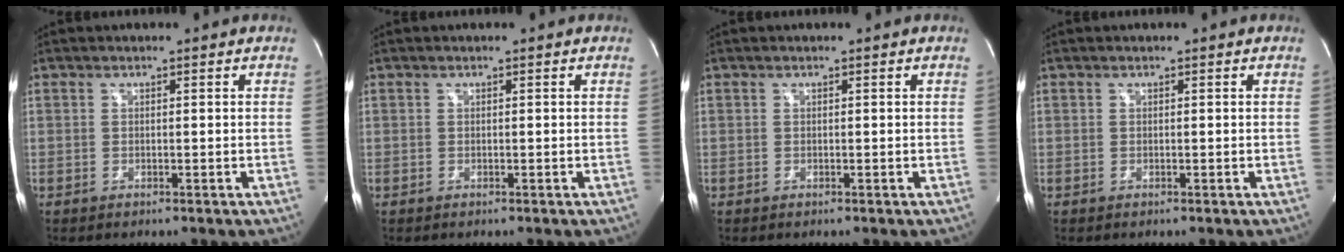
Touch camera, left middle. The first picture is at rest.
{"total": 0.0}
{"total": 0.0}
{"total": 0.0}